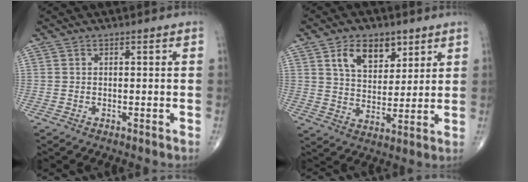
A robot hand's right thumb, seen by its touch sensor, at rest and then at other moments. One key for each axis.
{"total": 10.4, "fx": 5.3, "fy": 6.4, "fz": 6.3, "tx": -0.076, "ty": -0.027, "tz": 0.094}